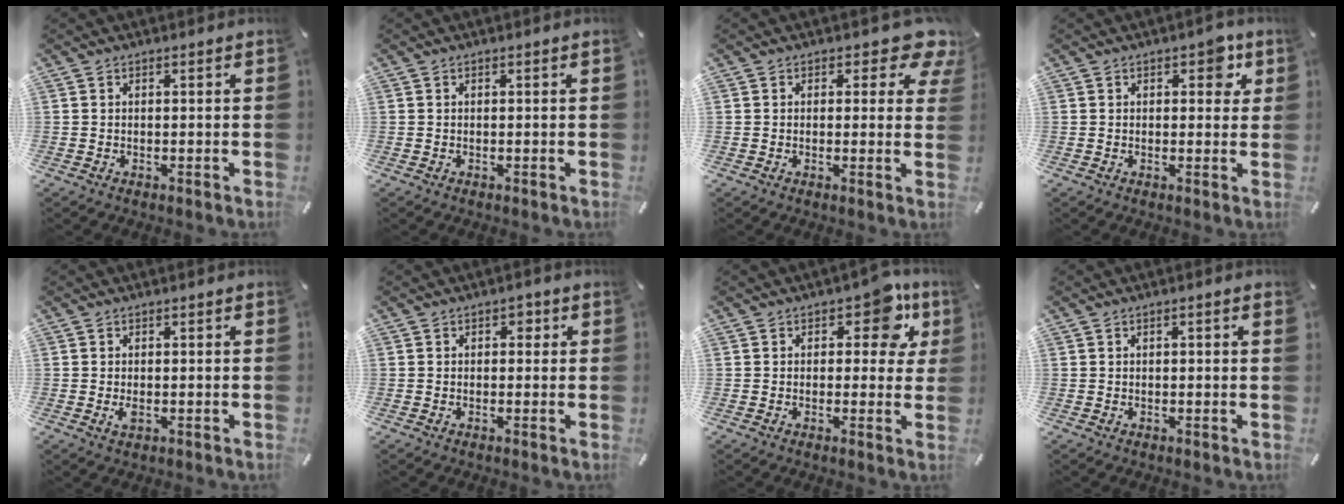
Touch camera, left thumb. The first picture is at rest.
{"total": 0.0}
{"total": 6.6, "force": [3.6, 3.6, 4.1], "torque": [-0.034, -0.027, 0.055]}
{"total": 3.9, "force": [1.6, 2.2, 2.8], "torque": [-0.021, -0.006, 0.016]}
{"total": 1.6, "force": [-0.2, 0.9, 1.3], "torque": [-0.033, -0.004, -0.005]}
{"total": 1.8, "force": [0.3, 1.5, 1.0], "torque": [-0.007, 0.002, -0.002]}
{"total": 10.3, "force": [4.7, 5.6, 7.3], "torque": [-0.078, -0.022, 0.075]}
{"total": 0.9, "force": [0.2, 0.1, 0.9], "torque": [-0.016, 0.000, 0.002]}